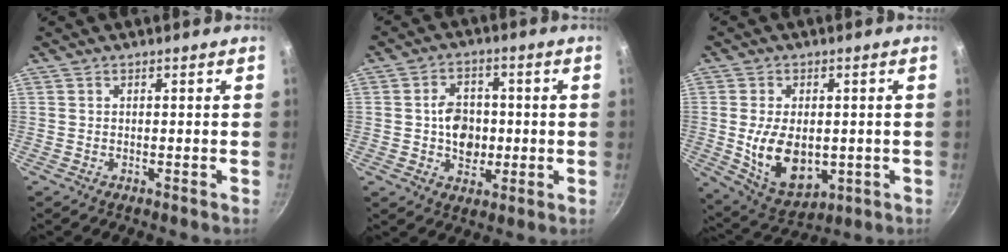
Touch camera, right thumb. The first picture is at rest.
{"total": 8.6, "force": [-0.3, 6.5, 5.6], "torque": [-0.057, 0.006, -0.007]}
{"total": 12.8, "force": [-0.8, 8.2, 9.8], "torque": [-0.150, -0.012, 0.009]}